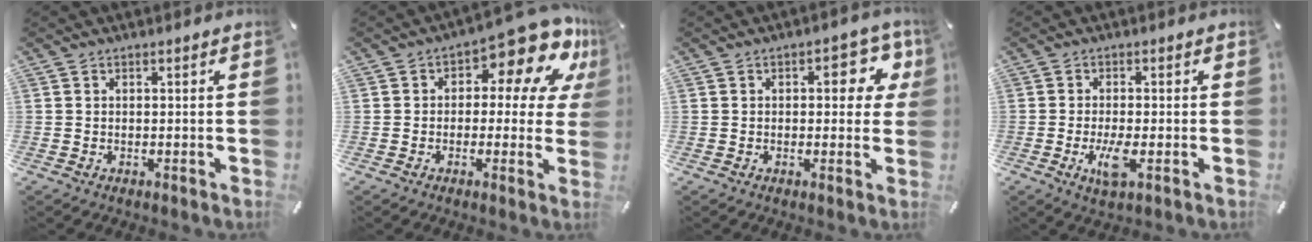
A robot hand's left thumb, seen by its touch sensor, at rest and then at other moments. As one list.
[{"total": 13.2, "force": [7.5, 5.8, 9.2], "torque": [-0.120, -0.060, 0.126]}, {"total": 7.6, "force": [1.9, 4.1, 6.2], "torque": [-0.066, -0.005, 0.022]}, {"total": 5.7, "force": [-1.5, 1.6, 5.2], "torque": [-0.111, -0.013, -0.027]}]